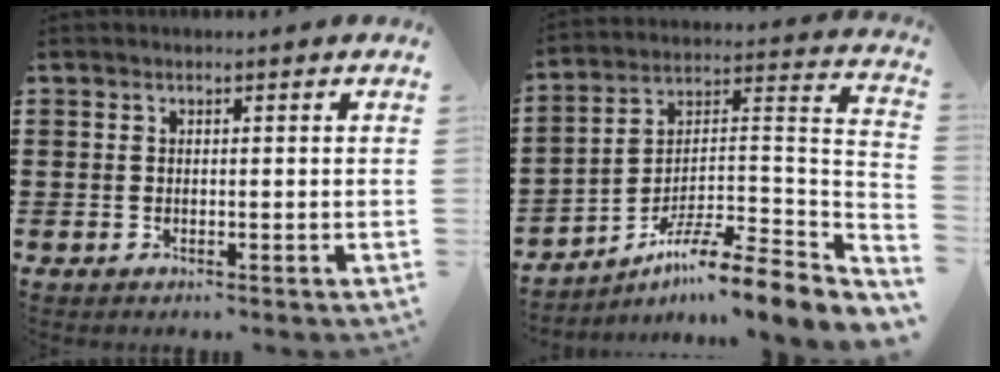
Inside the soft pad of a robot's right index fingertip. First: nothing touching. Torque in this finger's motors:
{"motor_torque": [1.19, 0.65, 0.20, 0.07]}